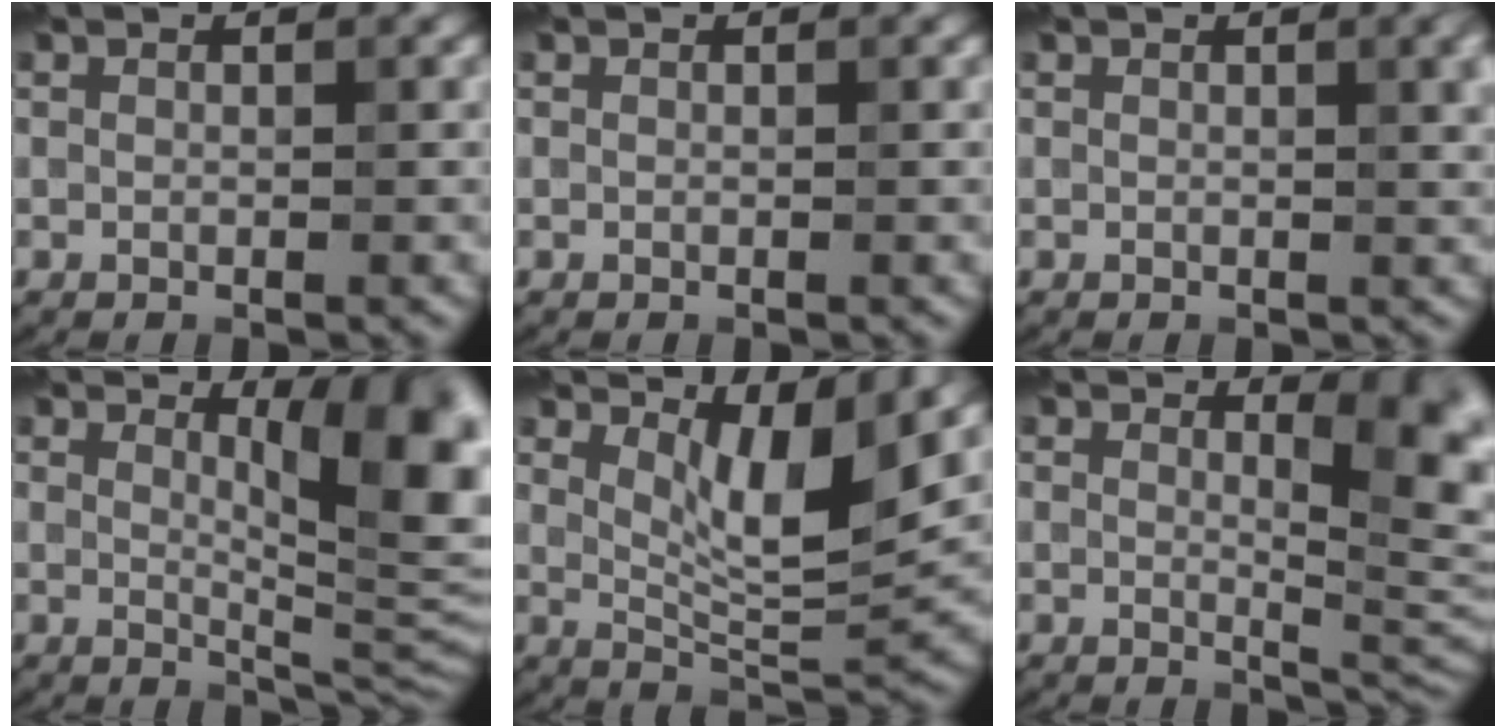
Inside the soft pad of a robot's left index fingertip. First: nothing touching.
{"total": 0.0}
{"total": 3.7, "force": [1.3, 1.4, 3.2], "torque": [-0.036, 0.003, 0.021]}
{"total": 8.7, "force": [2.8, 2.6, 7.8], "torque": [-0.100, -0.007, 0.051]}
{"total": 6.2, "force": [2.9, 1.6, 5.2], "torque": [-0.084, -0.015, 0.051]}
{"total": 6.0, "force": [1.9, 2.0, 5.3], "torque": [-0.060, -0.008, 0.029]}